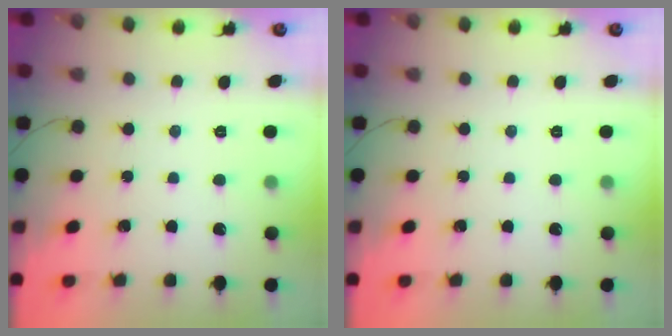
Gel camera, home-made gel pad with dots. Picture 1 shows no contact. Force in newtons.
{"total": 0.0}